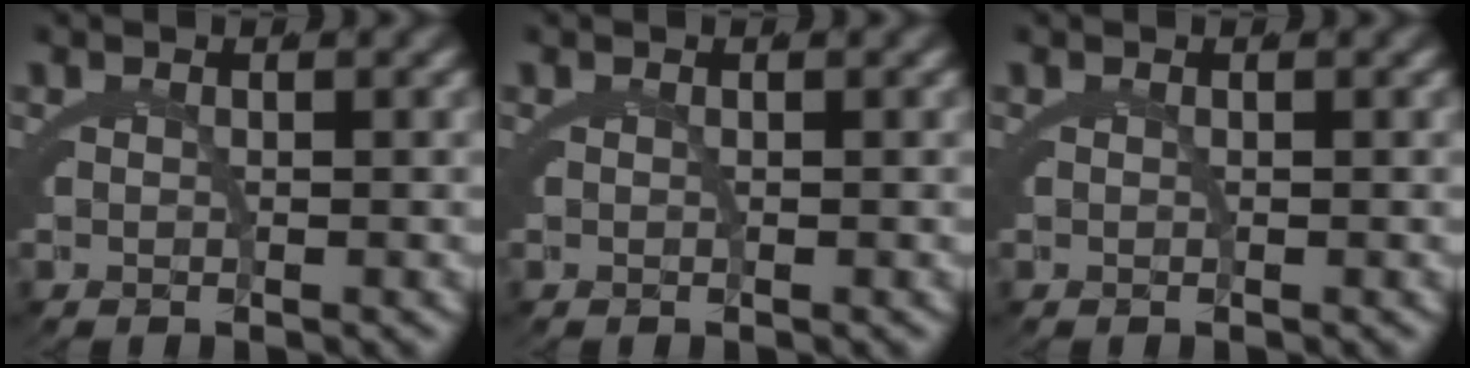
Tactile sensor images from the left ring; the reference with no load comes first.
{"total": 0.0}
{"total": 0.0}